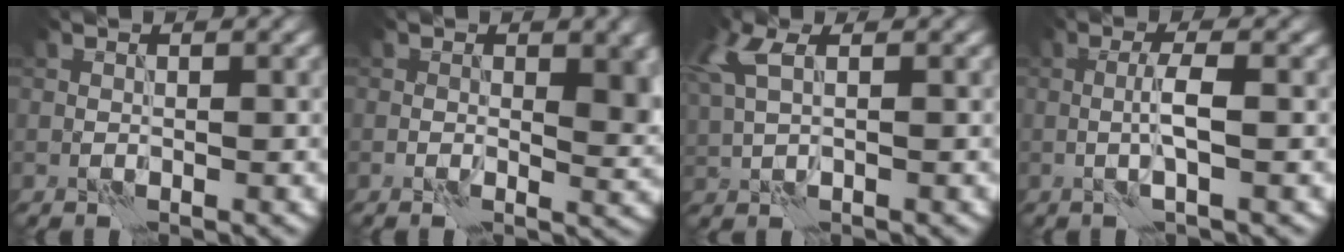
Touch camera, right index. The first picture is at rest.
{"total": 4.5, "force": [0.4, 2.4, 3.8], "torque": [-0.044, 0.001, 0.003]}
{"total": 3.6, "force": [1.3, 1.6, 2.9], "torque": [-0.074, 0.012, 0.028]}
{"total": 2.3, "force": [-0.3, 0.1, 2.3], "torque": [-0.046, 0.004, -0.008]}